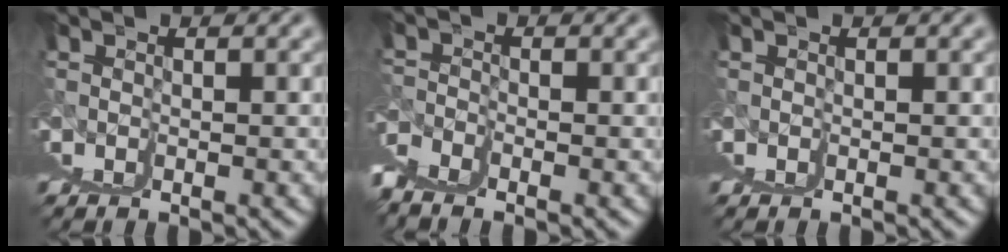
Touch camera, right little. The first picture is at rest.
{"total": 2.9, "force": [1.8, -2.3, 0.3], "torque": [0.006, 0.010, 0.034]}
{"total": 0.0}